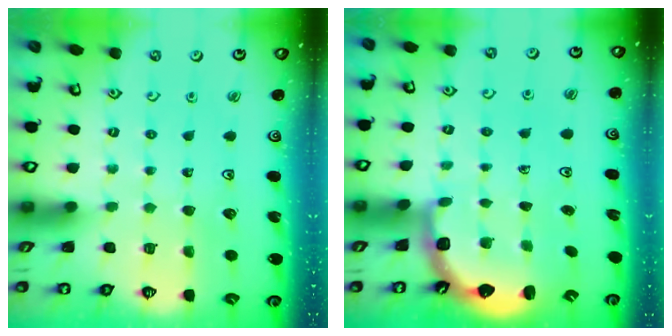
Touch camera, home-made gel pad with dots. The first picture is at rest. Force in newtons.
{"total": 2.5, "press": 2.1, "slide": 1.3}